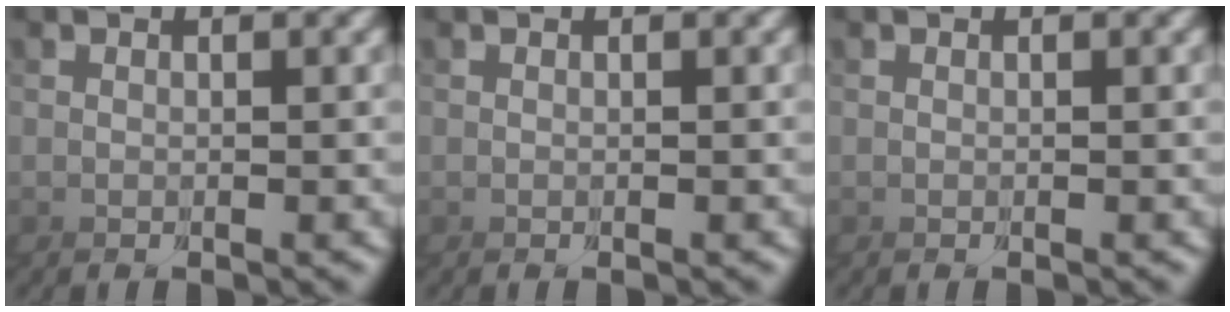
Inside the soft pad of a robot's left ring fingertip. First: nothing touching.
{"total": 0.0}
{"total": 0.0}